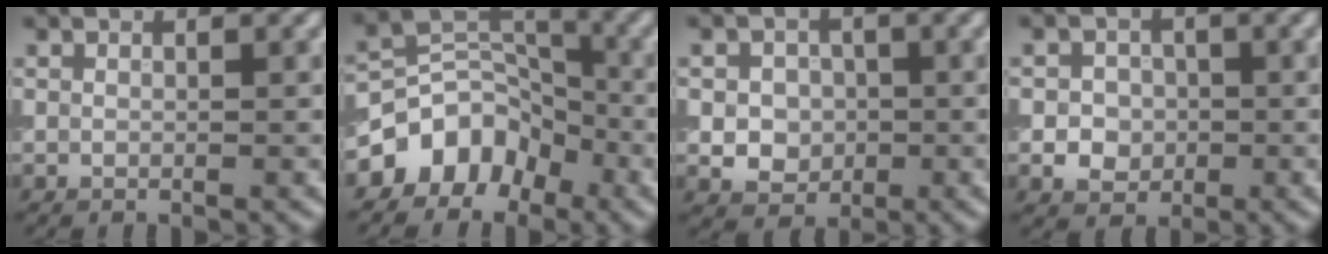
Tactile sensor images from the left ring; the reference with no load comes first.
{"total": 5.8, "force": [-3.4, 4.2, 2.1], "torque": [-0.015, 0.006, -0.070]}
{"total": 3.9, "force": [-0.2, 3.4, 1.8], "torque": [-0.018, 0.006, -0.019]}
{"total": 3.3, "force": [-0.5, 3.0, 1.3], "torque": [0.000, 0.004, -0.023]}